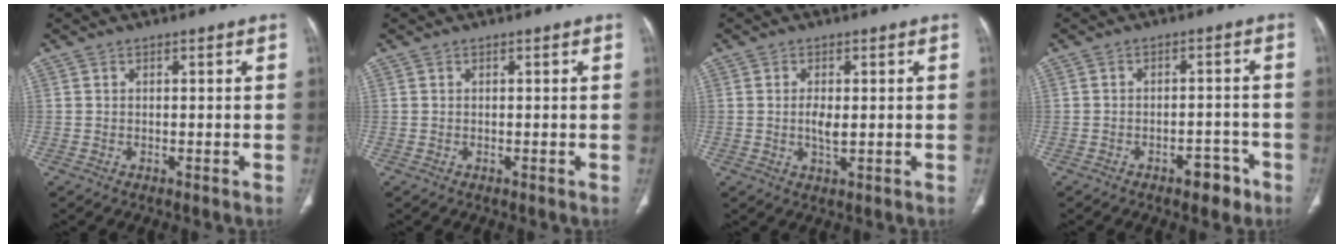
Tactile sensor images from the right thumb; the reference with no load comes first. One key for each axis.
{"total": 0.0}
{"total": 3.2, "fx": 0.1, "fy": 1.3, "fz": 2.9, "tx": -0.060, "ty": -0.006, "tz": 0.004}
{"total": 4.7, "fx": -2.9, "fy": 2.5, "fz": 2.7, "tx": -0.019, "ty": 0.024, "tz": -0.037}